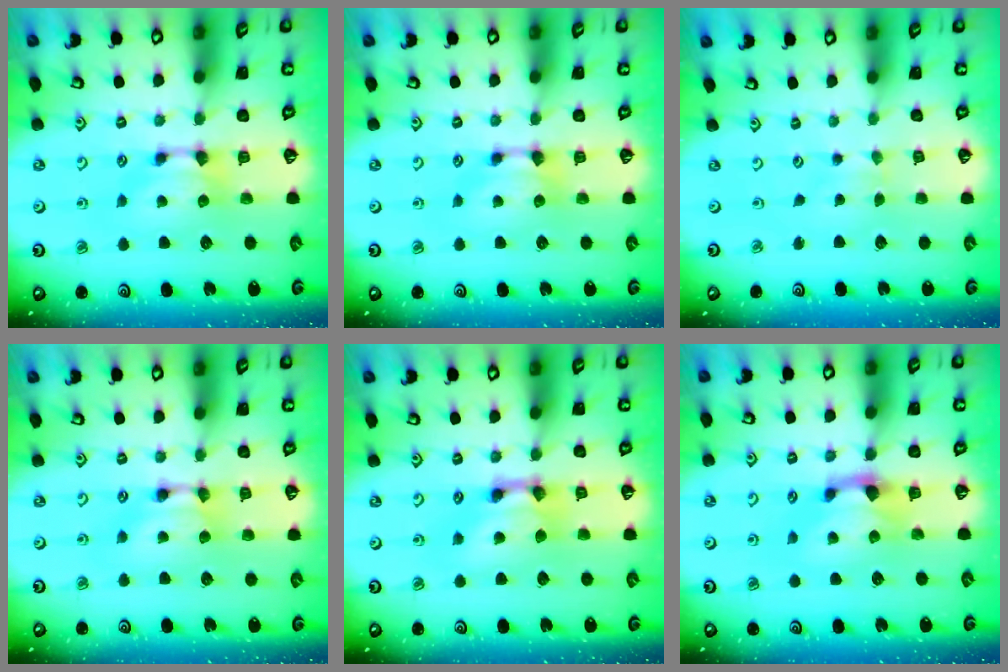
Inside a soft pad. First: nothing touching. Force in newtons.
{"total": 0.0}
{"total": 2.0, "press": 2.0, "slide": 0.1}
{"total": 1.6, "press": 1.6, "slide": 0.2}
{"total": 3.3, "press": 3.3, "slide": 0.2}
{"total": 1.3, "press": 0.5, "slide": 1.2}